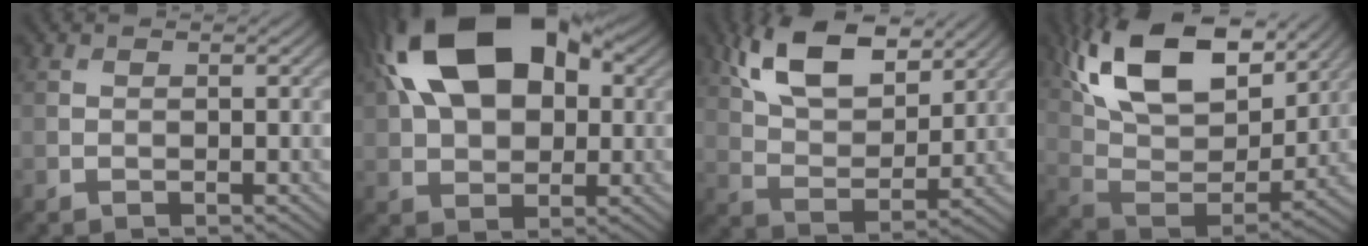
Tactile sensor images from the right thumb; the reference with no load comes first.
{"total": 19.2, "force": [6.0, 11.8, 13.8], "torque": [-0.257, 0.052, 0.087]}
{"total": 12.4, "force": [7.0, 5.9, 8.4], "torque": [-0.174, 0.007, 0.127]}
{"total": 17.7, "force": [10.1, 8.9, 11.6], "torque": [-0.238, 0.021, 0.156]}